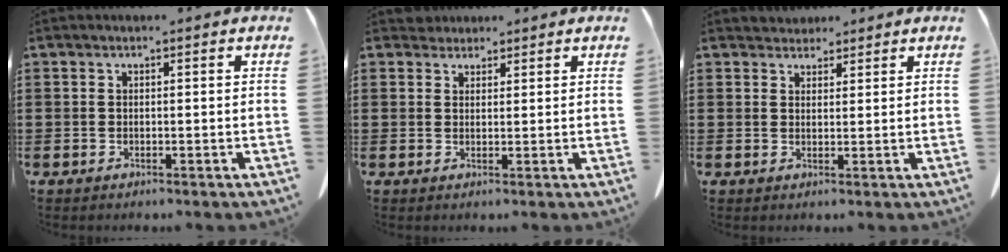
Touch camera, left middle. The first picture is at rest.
{"total": 2.1, "force": [1.9, 0.8, -0.1], "torque": [0.005, 0.000, 0.038]}
{"total": 2.5, "force": [2.4, 0.8, -0.1], "torque": [-0.005, -0.001, 0.047]}